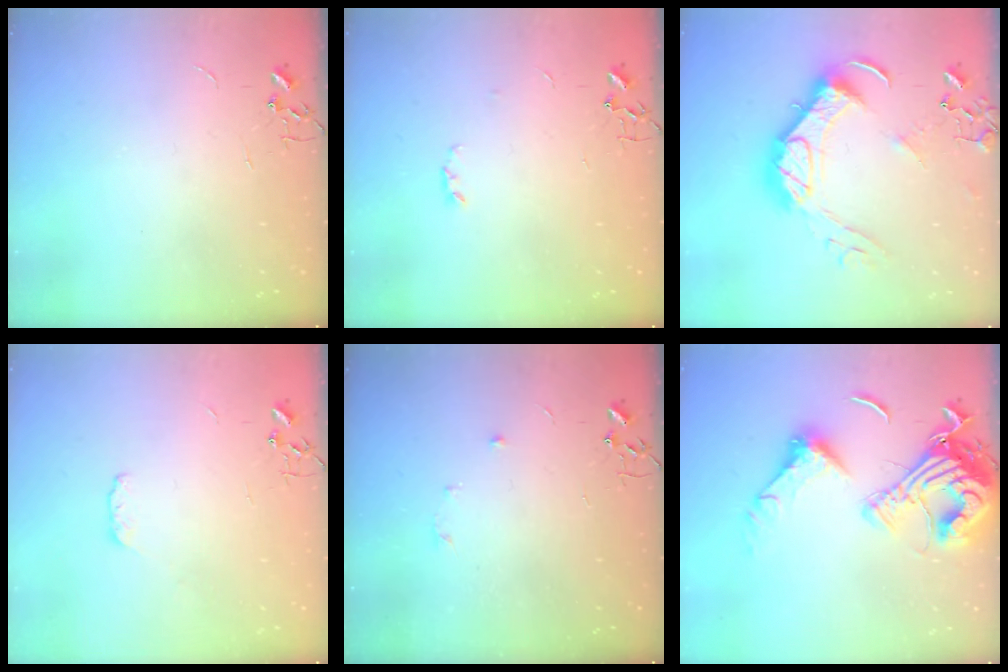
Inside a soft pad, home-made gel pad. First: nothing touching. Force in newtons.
{"total": 2.9, "press": 2.8, "slide": 0.5}
{"total": 18.8, "press": 18.7, "slide": 2.0}
{"total": 3.8, "press": 3.8, "slide": 0.6}
{"total": 5.2, "press": 5.2, "slide": 0.6}
{"total": 21.7, "press": 21.5, "slide": 2.5}